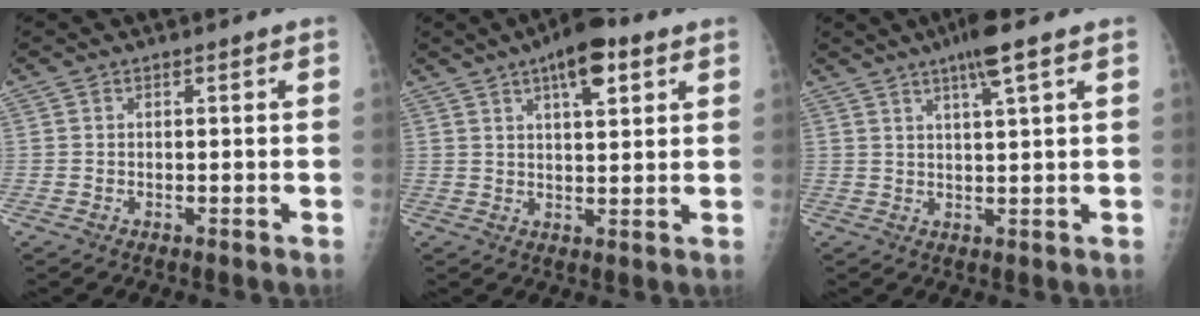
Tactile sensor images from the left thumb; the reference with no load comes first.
{"total": 9.3, "force": [4.9, 3.3, 7.2], "torque": [-0.097, -0.009, 0.072]}
{"total": 6.2, "force": [3.6, 0.3, 5.0], "torque": [-0.091, -0.008, 0.061]}